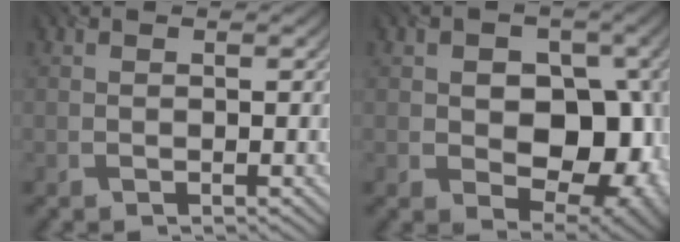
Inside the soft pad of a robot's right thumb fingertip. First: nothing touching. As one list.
[{"total": 13.3, "force": [-0.8, 9.4, 9.4], "torque": [-0.110, -0.010, 0.004]}]